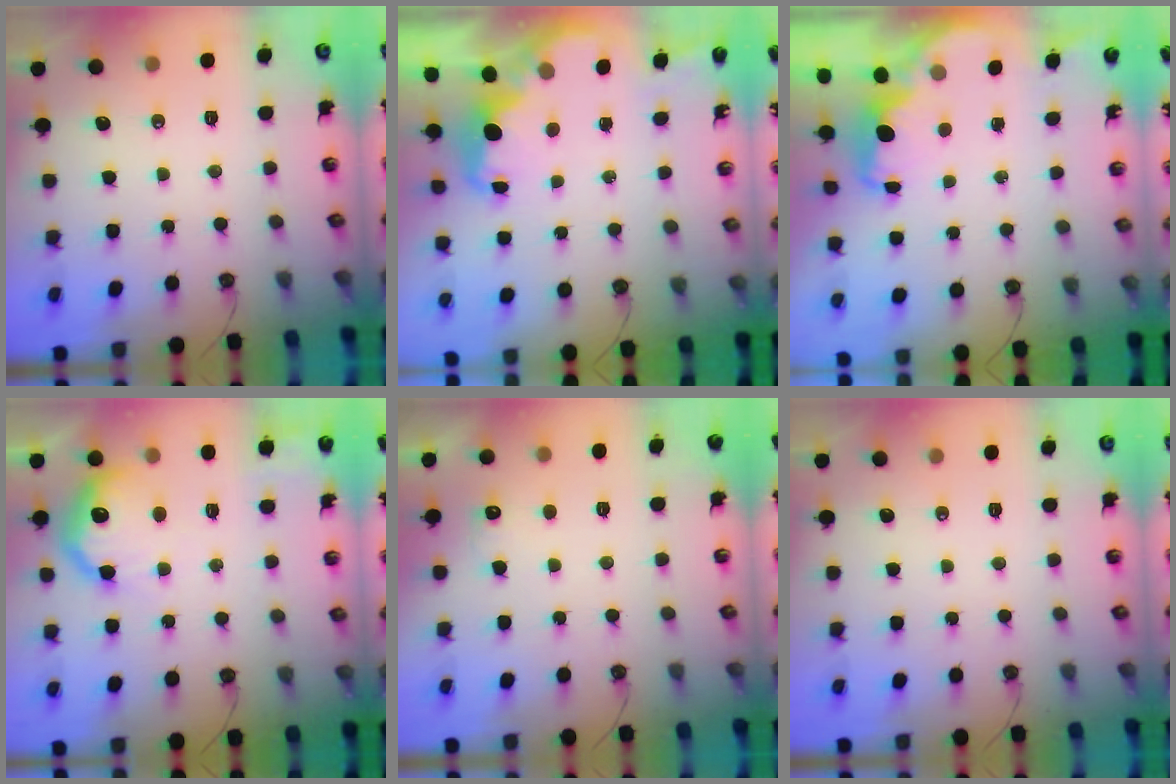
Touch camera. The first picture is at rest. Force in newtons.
{"total": 2.7, "press": 2.7, "slide": 0.5}
{"total": 2.0, "press": 1.8, "slide": 0.8}
{"total": 13.7, "press": 13.7, "slide": 1.3}
{"total": 6.0, "press": 5.9, "slide": 1.3}
{"total": 0.0}